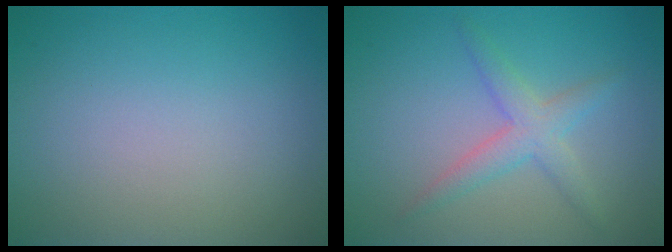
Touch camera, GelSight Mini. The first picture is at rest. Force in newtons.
{"total": 2.8, "press": 2.8, "slide": 0.2}